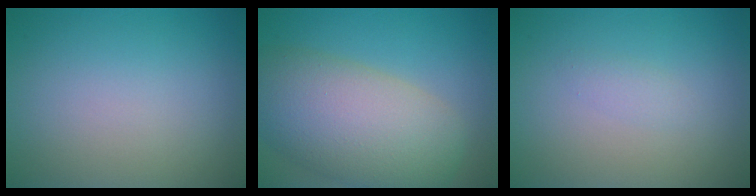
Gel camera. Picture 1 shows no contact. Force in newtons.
{"total": 10.1, "press": 10.0, "slide": 0.4}
{"total": 0.8, "press": 0.8, "slide": 0.0}